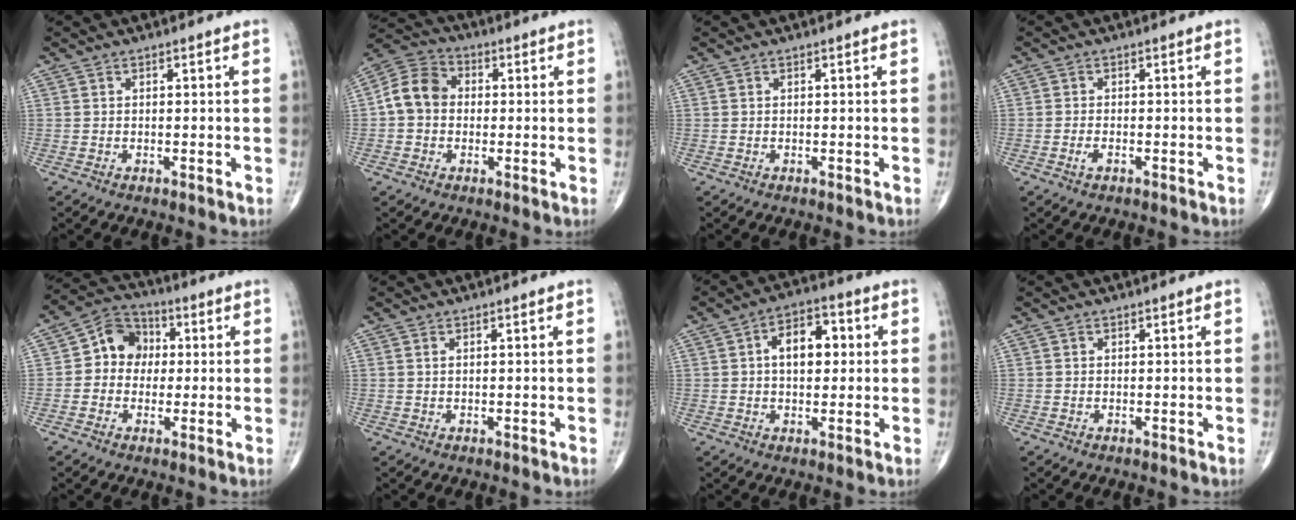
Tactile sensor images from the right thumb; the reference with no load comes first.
{"total": 8.6, "force": [0.1, 7.1, 4.9], "torque": [-0.079, 0.027, -0.013]}
{"total": 0.0}
{"total": 1.6, "force": [-0.8, 0.7, 1.2], "torque": [-0.027, 0.004, -0.015]}
{"total": 8.8, "force": [0.4, 7.6, 4.4], "torque": [-0.042, 0.024, -0.008]}
{"total": 0.6, "force": [0.3, 0.3, 0.5], "torque": [-0.011, 0.004, 0.006]}
{"total": 8.8, "force": [1.3, 5.3, 6.8], "torque": [-0.085, 0.017, 0.014]}
{"total": 0.0}